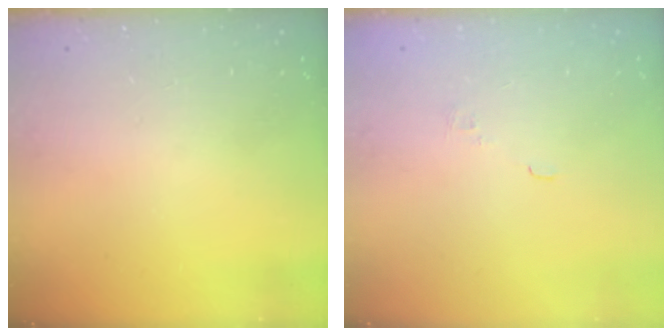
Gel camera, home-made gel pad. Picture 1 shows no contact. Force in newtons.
{"total": 1.8, "press": 1.3, "slide": 1.2}